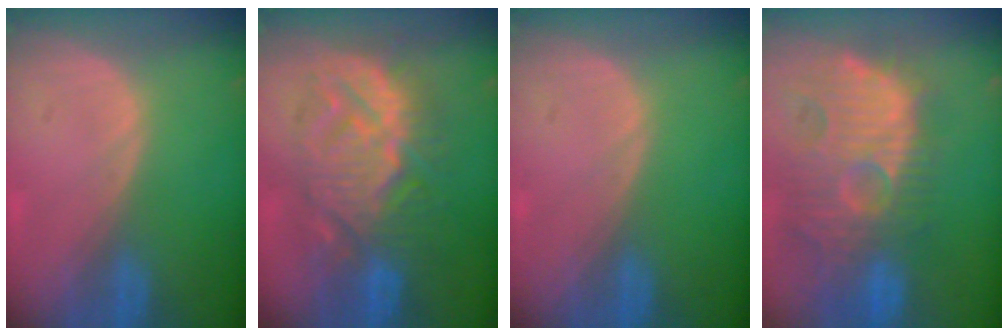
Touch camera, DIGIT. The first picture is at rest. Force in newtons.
{"total": 11.0, "press": 10.9, "slide": 0.8}
{"total": 0.0}
{"total": 13.8, "press": 12.3, "slide": 6.4}